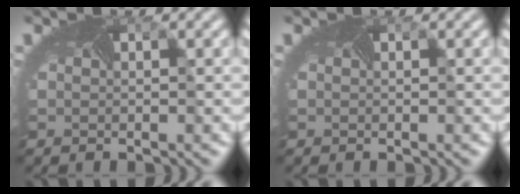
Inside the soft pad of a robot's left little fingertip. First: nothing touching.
{"total": 0.0}